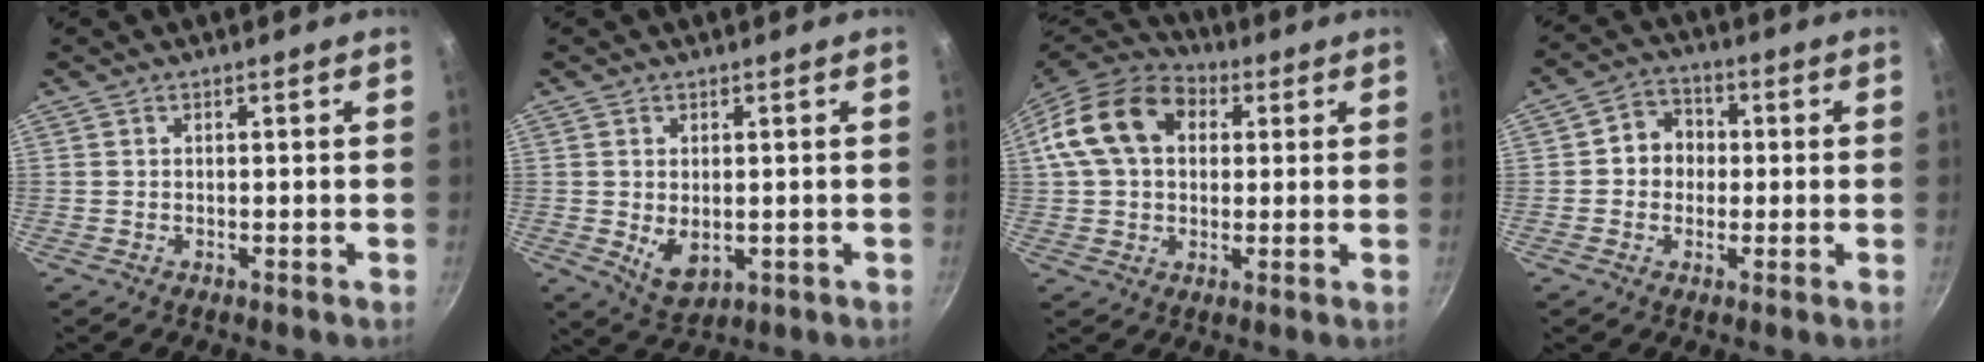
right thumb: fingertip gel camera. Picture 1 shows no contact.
{"total": 5.8, "force": [-0.3, 3.7, 4.5], "torque": [-0.072, -0.016, 0.006]}
{"total": 16.5, "force": [4.0, 12.0, 10.6], "torque": [-0.174, 0.029, 0.052]}
{"total": 6.4, "force": [0.1, 5.8, 2.9], "torque": [-0.010, 0.012, -0.011]}